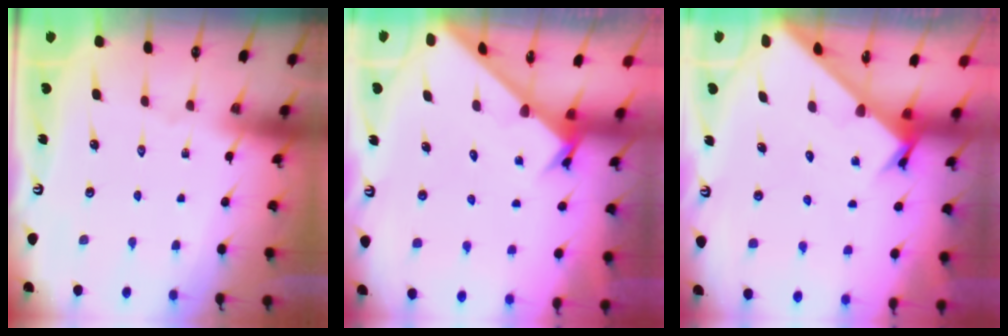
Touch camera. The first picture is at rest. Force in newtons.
{"total": 2.4, "press": 2.4, "slide": 0.1}
{"total": 2.1, "press": 2.1, "slide": 0.2}